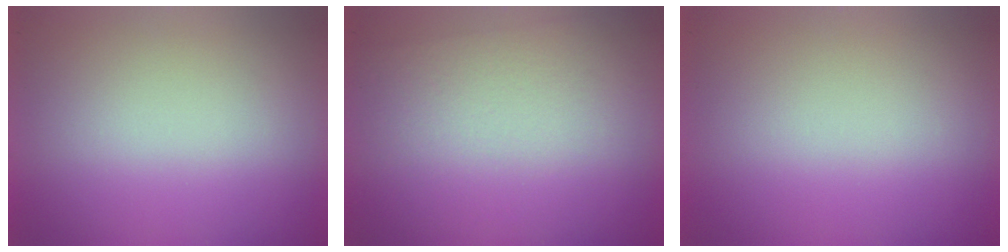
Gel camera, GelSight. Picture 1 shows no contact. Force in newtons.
{"total": 2.9}
{"total": 0.0}